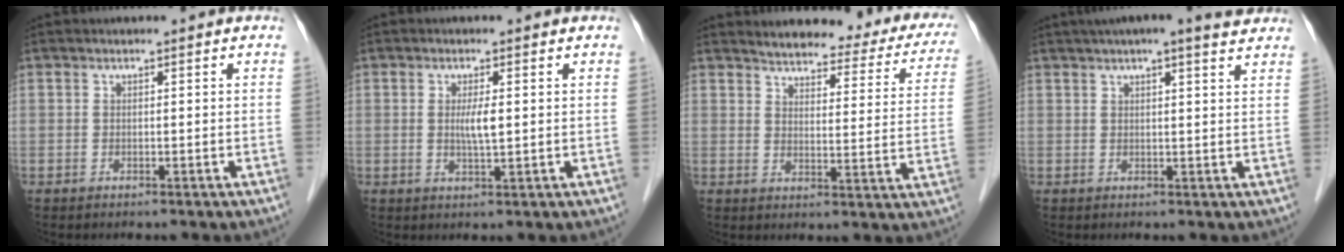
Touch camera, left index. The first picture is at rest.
{"total": 2.9, "force": [0.3, 0.2, 2.8], "torque": [-0.056, -0.003, 0.006]}
{"total": 20.4, "force": [18.0, 5.3, 8.1], "torque": [-0.086, -0.025, 0.198]}
{"total": 10.4, "force": [8.6, 1.2, 5.7], "torque": [-0.081, 0.027, 0.099]}